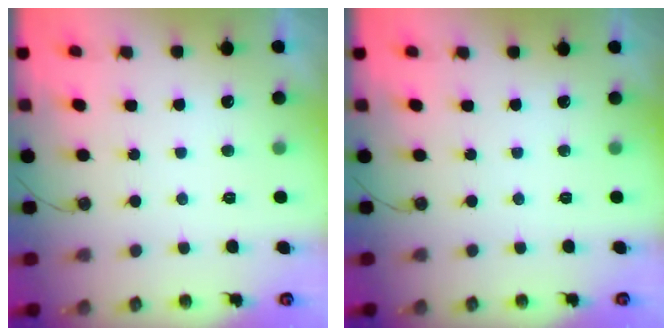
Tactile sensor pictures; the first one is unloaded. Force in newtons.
{"total": 0.0}